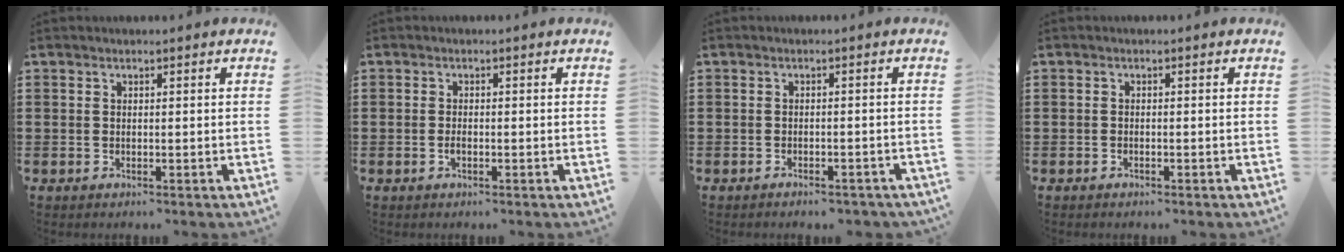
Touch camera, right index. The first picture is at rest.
{"total": 0.8, "force": [-0.4, 0.3, 0.7], "torque": [-0.013, -0.003, -0.006]}
{"total": 1.6, "force": [-1.6, 0.2, 0.2], "torque": [-0.008, 0.001, -0.033]}
{"total": 0.6, "force": [-0.6, 0.3, 0.1], "torque": [-0.003, -0.001, -0.012]}